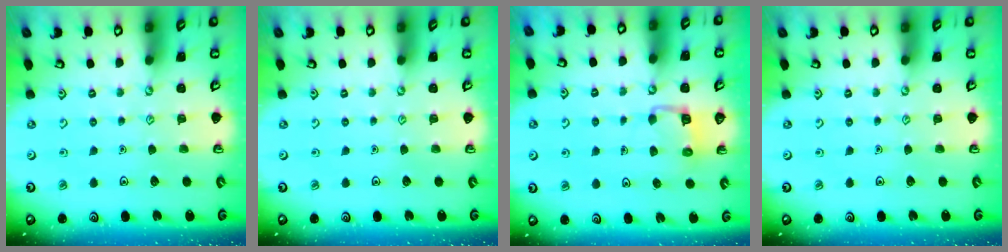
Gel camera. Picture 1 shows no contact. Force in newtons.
{"total": 0.0}
{"total": 3.9, "press": 3.9, "slide": 0.2}
{"total": 0.0}